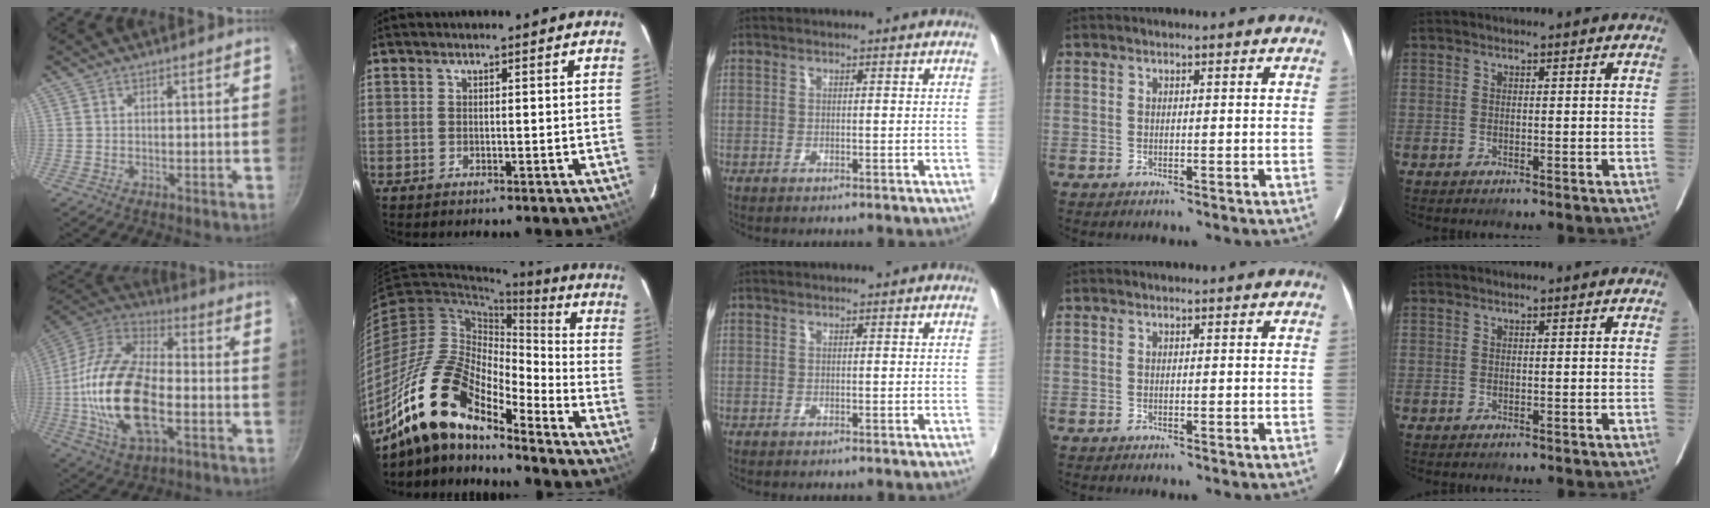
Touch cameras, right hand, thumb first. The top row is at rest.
{"thumb": {"total": 22.3, "force": [-3.9, 11.2, 18.8], "torque": [-0.365, 0.028, -0.082]}, "index": {"total": 18.1, "force": [-13.8, 5.5, 10.4], "torque": [-0.188, -0.008, -0.275]}}